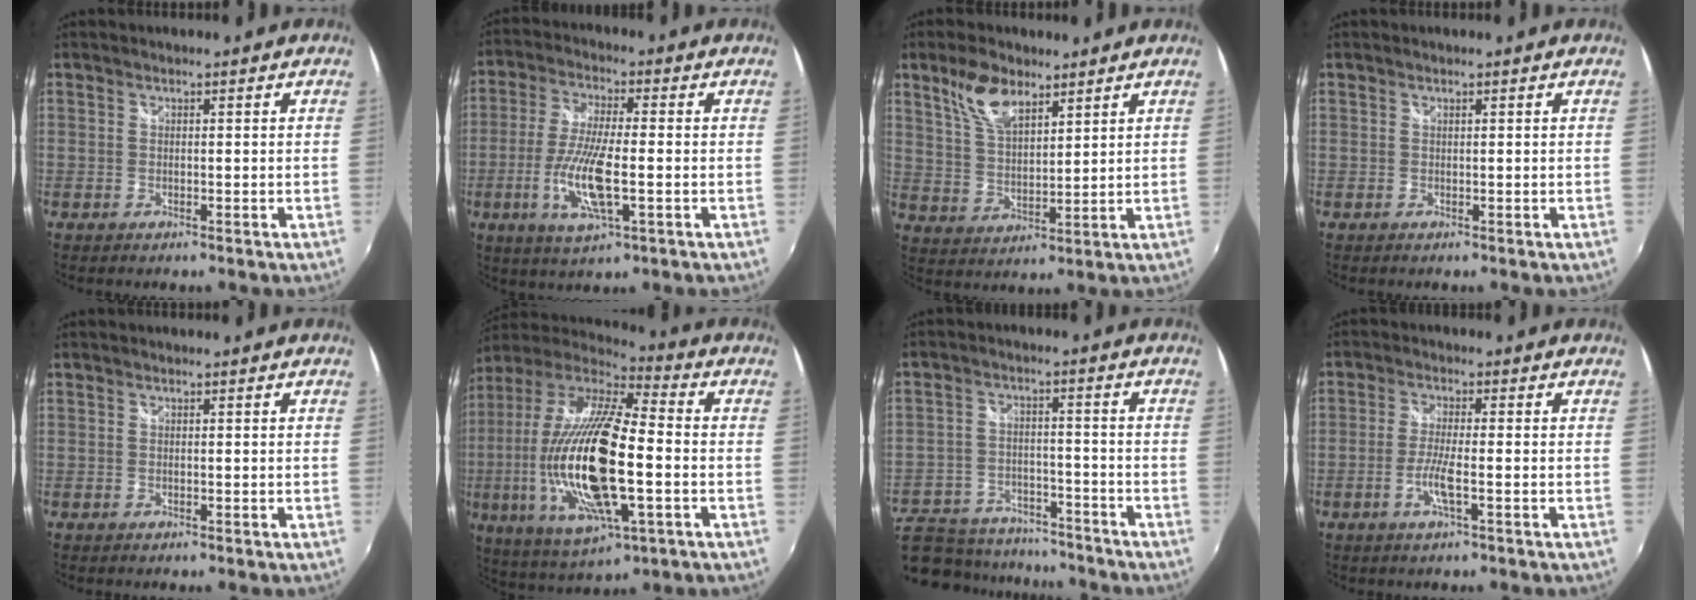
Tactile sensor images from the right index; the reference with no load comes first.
{"total": 11.5, "force": [-2.9, 2.6, 10.9], "torque": [-0.221, -0.012, -0.057]}
{"total": 8.8, "force": [5.7, 4.0, 5.3], "torque": [-0.103, 0.013, 0.116]}
{"total": 0.0}
{"total": 0.0}
{"total": 25.9, "force": [-3.7, 7.8, 24.5], "torque": [-0.463, -0.036, -0.069]}
{"total": 18.8, "force": [-13.4, 10.7, 7.9], "torque": [-0.205, -0.003, -0.182]}
{"total": 4.6, "force": [-1.8, 0.2, 4.2], "torque": [-0.088, -0.006, -0.037]}